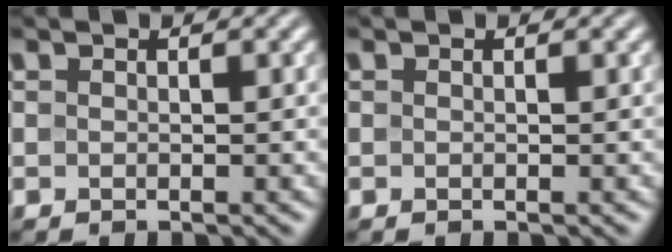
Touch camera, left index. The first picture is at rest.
{"total": 0.0}